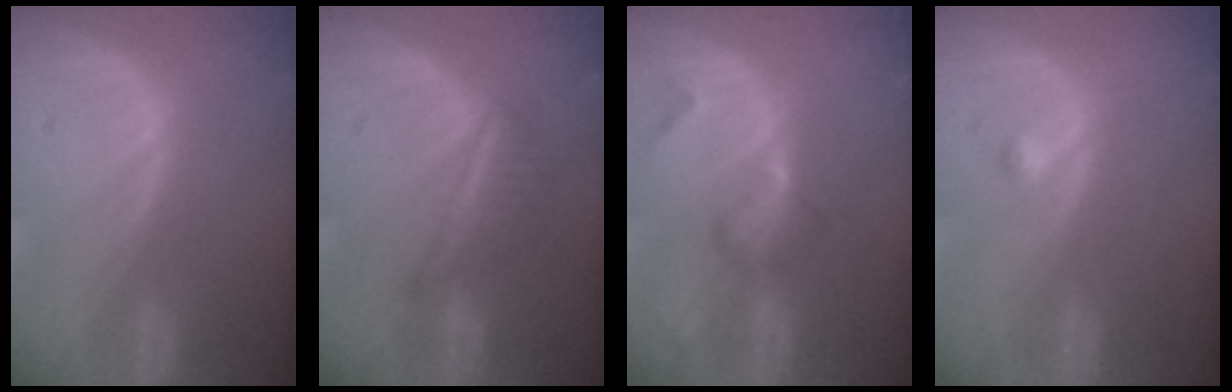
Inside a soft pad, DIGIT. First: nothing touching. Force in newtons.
{"total": 5.6, "press": 5.3, "slide": 1.7}
{"total": 5.6, "press": 4.9, "slide": 2.7}
{"total": 0.8, "press": 0.8, "slide": 0.1}